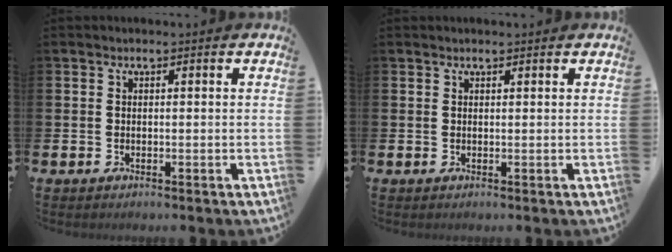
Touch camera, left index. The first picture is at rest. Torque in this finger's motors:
{"motor_torque": [0.28, -1.51, 0.03, 0.10]}